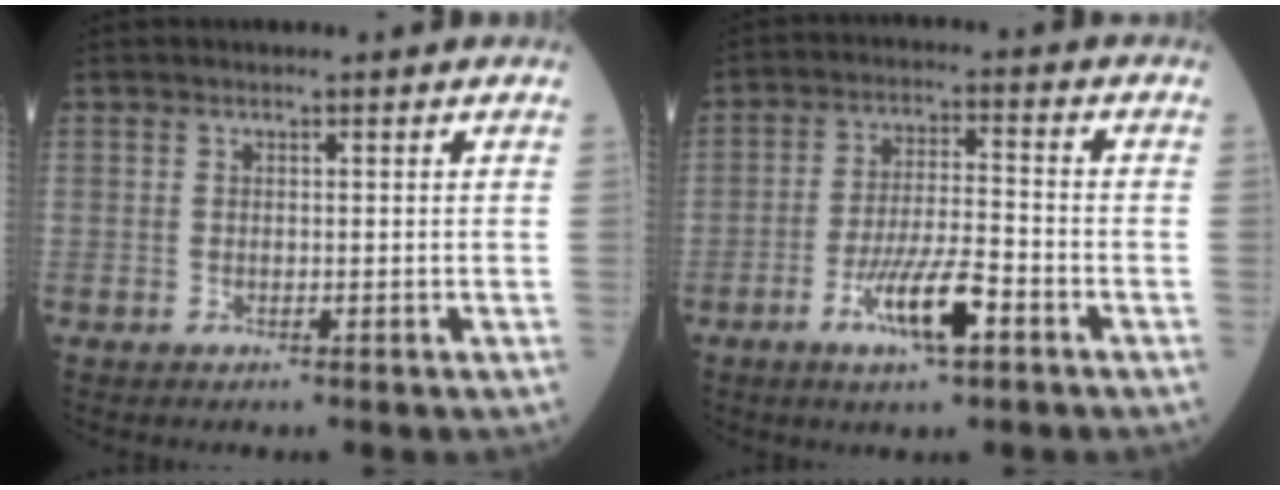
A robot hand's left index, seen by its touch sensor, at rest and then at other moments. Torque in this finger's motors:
{"motor_torque": [1.44, 0.70, 0.57, 0.16]}